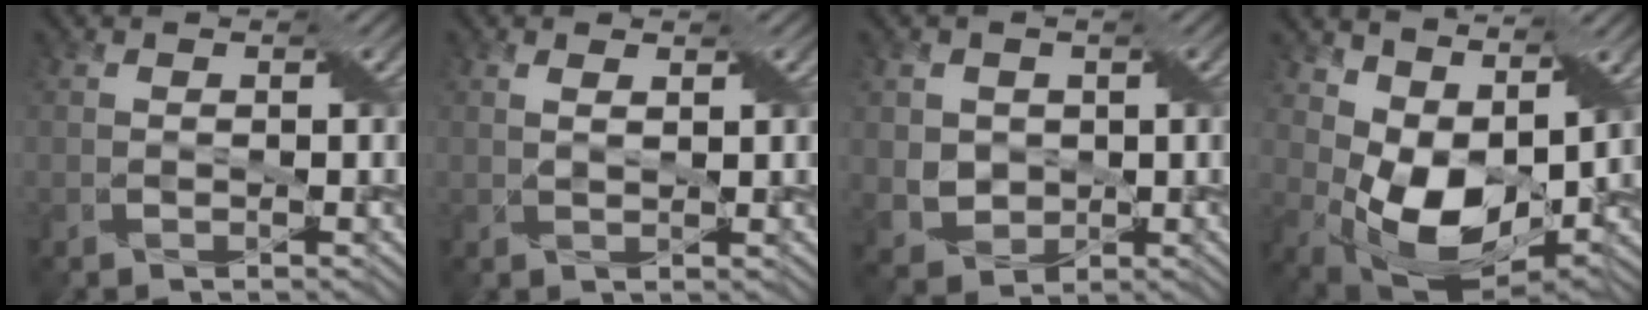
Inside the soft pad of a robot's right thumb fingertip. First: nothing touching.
{"total": 1.1, "force": [0.8, 0.3, 0.8], "torque": [-0.012, -0.005, 0.017]}
{"total": 4.4, "force": [0.7, 4.1, 1.4], "torque": [-0.052, -0.008, 0.011]}
{"total": 11.2, "force": [3.9, 6.7, 8.1], "torque": [-0.171, -0.012, 0.078]}